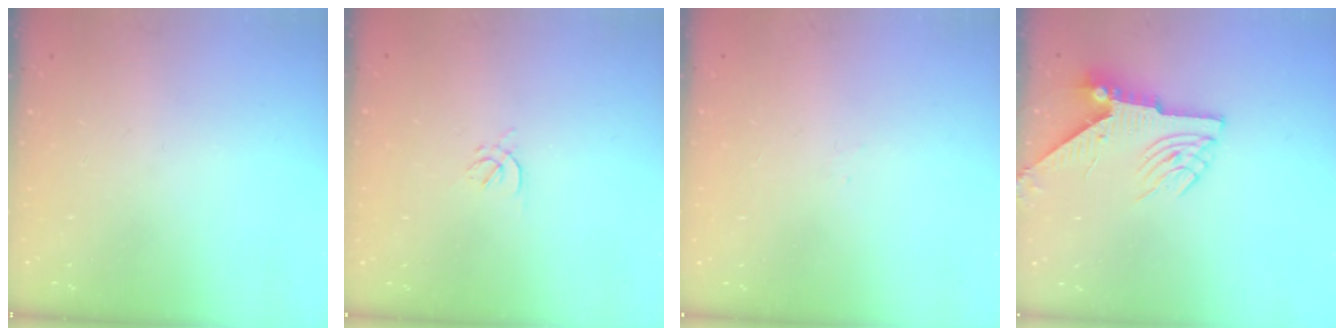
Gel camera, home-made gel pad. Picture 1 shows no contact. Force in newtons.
{"total": 1.7, "press": 1.6, "slide": 0.6}
{"total": 1.6, "press": 1.5, "slide": 0.4}
{"total": 6.1, "press": 6.0, "slide": 0.7}